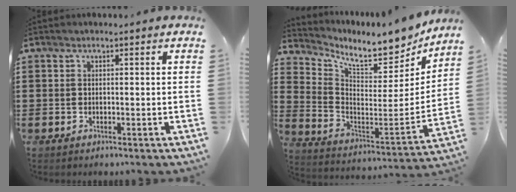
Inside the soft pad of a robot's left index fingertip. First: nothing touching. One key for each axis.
{"total": 8.7, "fx": 7.8, "fy": 1.5, "fz": 3.5, "tx": -0.084, "ty": -0.074, "tz": 0.128}